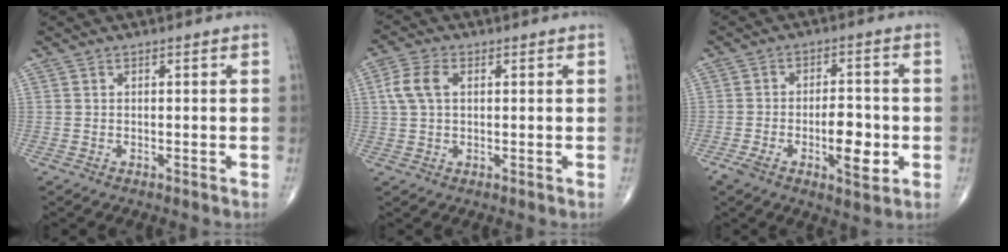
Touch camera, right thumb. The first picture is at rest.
{"total": 5.5, "force": [1.2, 3.3, 4.2], "torque": [-0.098, 0.012, 0.022]}
{"total": 9.2, "force": [-2.4, 3.8, 8.0], "torque": [-0.122, 0.018, -0.032]}